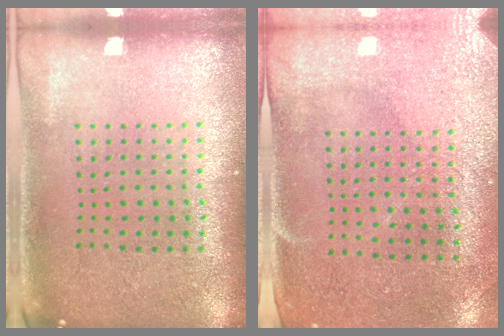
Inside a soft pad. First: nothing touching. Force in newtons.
{"total": 2.9, "press": 2.4, "slide": 1.6}